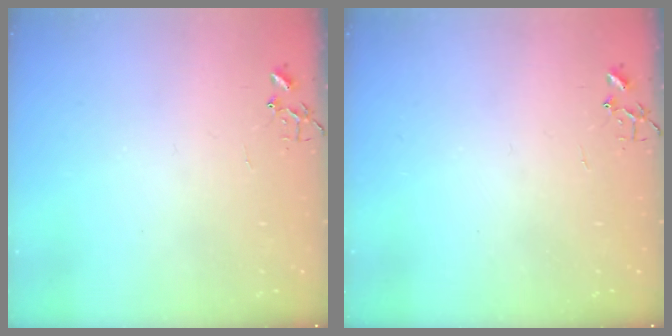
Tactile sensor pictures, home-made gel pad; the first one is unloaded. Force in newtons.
{"total": 0.0}